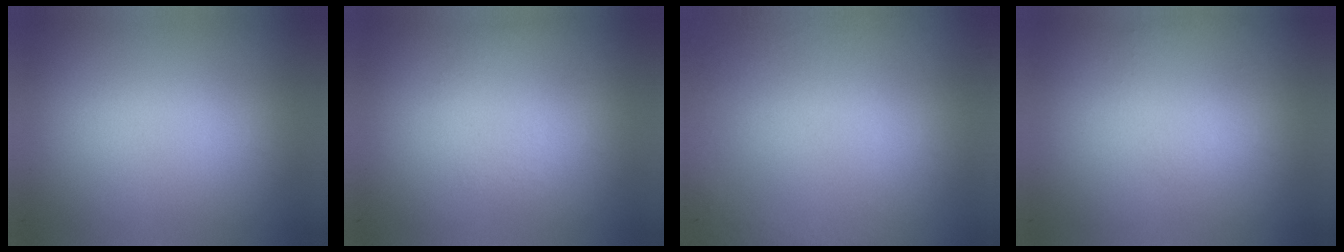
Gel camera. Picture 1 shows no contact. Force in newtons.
{"total": 1.2}
{"total": 7.0}
{"total": 1.0}